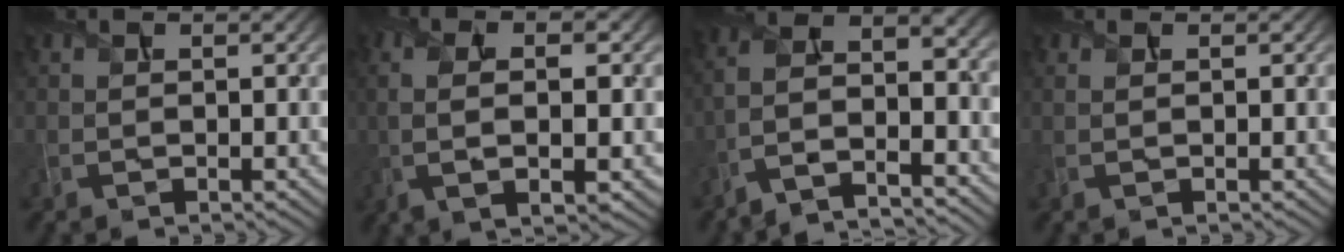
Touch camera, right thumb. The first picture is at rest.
{"total": 6.8, "force": [-0.1, 2.0, 6.5], "torque": [-0.136, 0.000, -0.001]}
{"total": 10.9, "force": [-6.4, 3.4, 8.2], "torque": [-0.160, 0.004, -0.119]}
{"total": 0.8, "force": [0.2, 0.0, 0.8], "torque": [-0.020, 0.005, 0.001]}